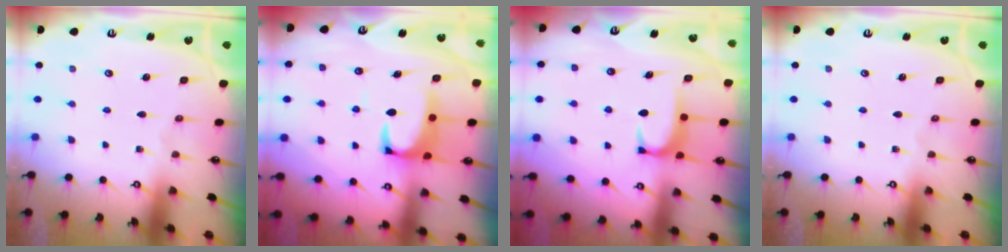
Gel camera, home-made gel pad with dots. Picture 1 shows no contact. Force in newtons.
{"total": 2.7, "press": 2.5, "slide": 1.1}
{"total": 1.6, "press": 1.6, "slide": 0.5}
{"total": 0.0}